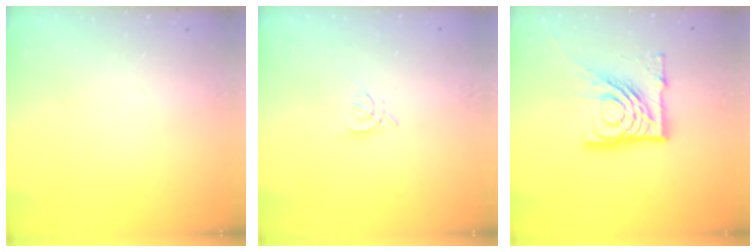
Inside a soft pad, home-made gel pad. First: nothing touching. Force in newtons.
{"total": 2.4, "press": 2.3, "slide": 0.6}
{"total": 18.2, "press": 18.1, "slide": 2.1}